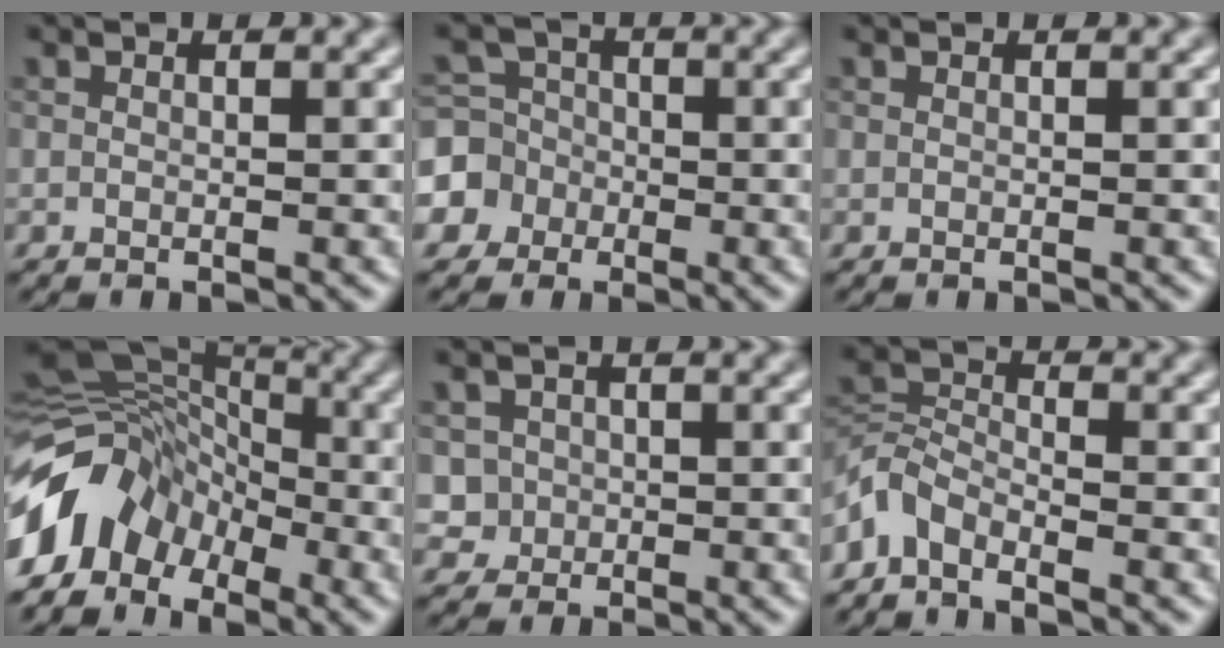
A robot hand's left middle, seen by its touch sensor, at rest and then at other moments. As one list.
[{"total": 6.2, "force": [-1.7, 5.9, 1.0], "torque": [-0.015, 0.014, -0.062]}, {"total": 0.0}, {"total": 9.0, "force": [-4.6, 6.0, 4.8], "torque": [-0.089, 0.000, -0.108]}, {"total": 2.7, "force": [-0.1, 2.7, 0.3], "torque": [0.004, 0.008, 0.005]}, {"total": 3.3, "force": [-2.7, 1.5, 1.3], "torque": [-0.028, 0.002, -0.069]}]